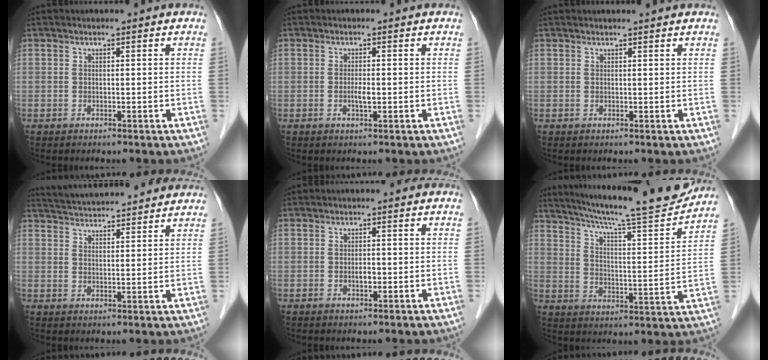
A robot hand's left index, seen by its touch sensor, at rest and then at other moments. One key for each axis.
{"total": 1.6, "fx": -1.0, "fy": 0.2, "fz": 1.3, "tx": -0.026, "ty": -0.007, "tz": -0.016}
{"total": 1.3, "fx": 1.2, "fy": -0.3, "fz": 0.5, "tx": -0.009, "ty": 0.001, "tz": 0.013}
{"total": 11.8, "fx": 11.1, "fy": 1.0, "fz": 3.8, "tx": -0.070, "ty": 0.023, "tz": 0.160}
{"total": 1.3, "fx": -1.0, "fy": 0.4, "fz": 0.8, "tx": -0.015, "ty": -0.005, "tz": -0.016}
{"total": 17.8, "fx": 16.0, "fy": 0.0, "fz": 7.7, "tx": -0.129, "ty": -0.028, "tz": 0.231}